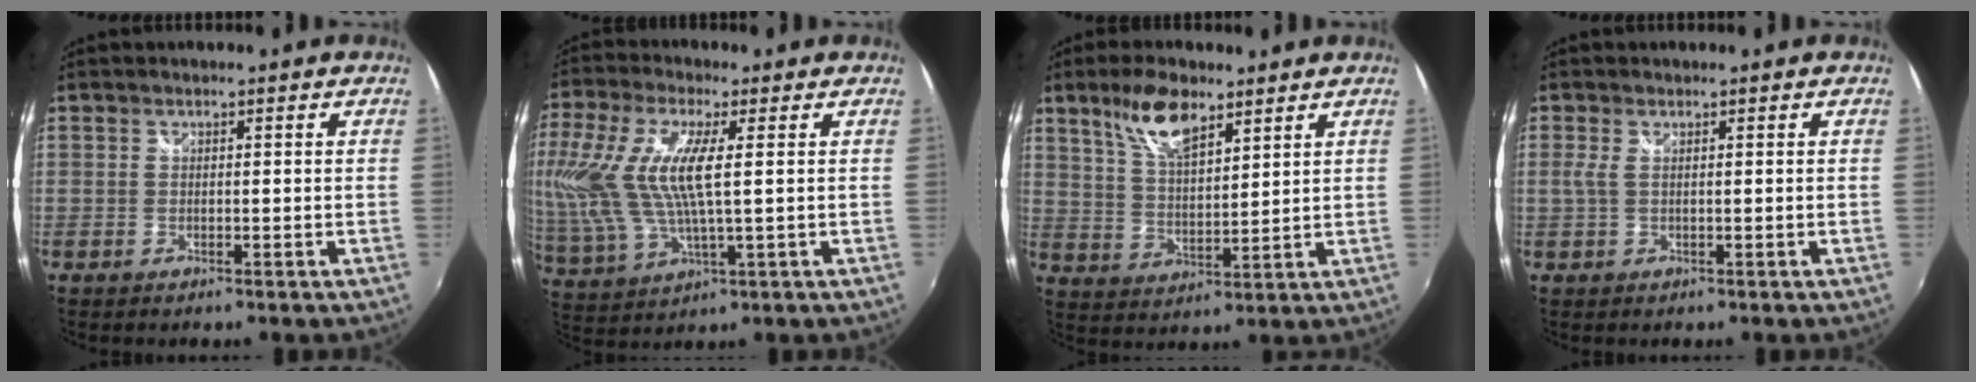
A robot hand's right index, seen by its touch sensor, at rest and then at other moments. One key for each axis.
{"total": 18.4, "fx": 3.7, "fy": 6.4, "fz": 16.8, "tx": -0.342, "ty": 0.000, "tz": 0.076}
{"total": 9.4, "fx": 6.1, "fy": 3.5, "fz": 6.2, "tx": -0.118, "ty": 0.011, "tz": 0.119}
{"total": 1.4, "fx": 0.3, "fy": 0.3, "fz": 1.3, "tx": -0.029, "ty": 0.001, "tz": 0.005}